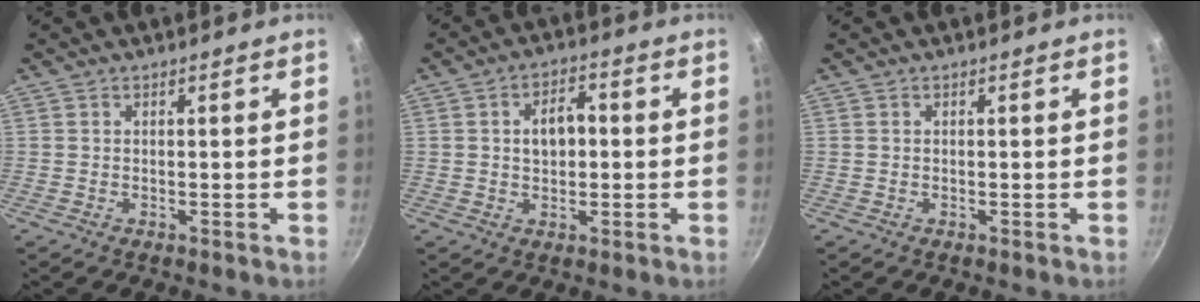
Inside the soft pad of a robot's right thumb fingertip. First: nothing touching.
{"total": 6.2, "force": [0.3, 4.1, 4.7], "torque": [-0.049, 0.016, 0.002]}
{"total": 0.0}